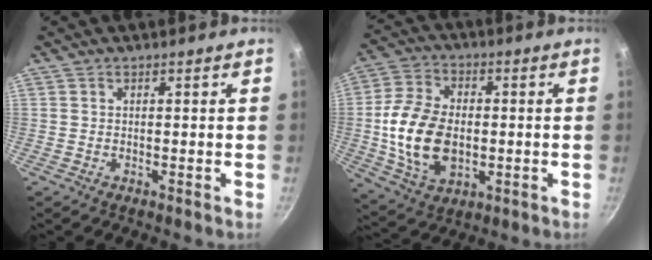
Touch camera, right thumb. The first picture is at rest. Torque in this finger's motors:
{"motor_torque": [-0.57, 1.63, 1.66, -0.23, 0.16]}